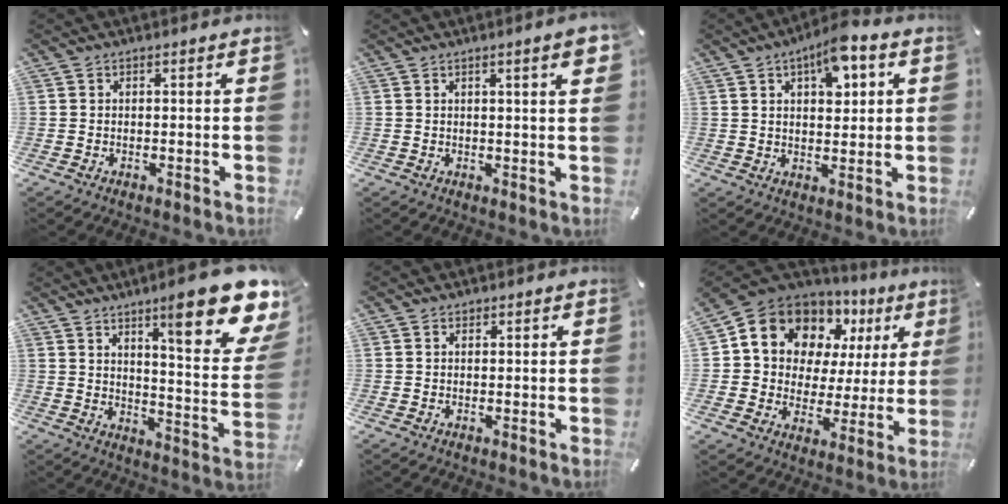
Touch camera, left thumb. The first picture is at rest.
{"total": 4.2, "force": [1.7, 0.6, 3.8], "torque": [-0.065, 0.000, 0.026]}
{"total": 8.7, "force": [4.2, 4.5, 6.1], "torque": [-0.078, -0.013, 0.068]}
{"total": 19.8, "force": [12.5, 4.6, 14.6], "torque": [-0.198, -0.097, 0.194]}
{"total": 0.8, "force": [0.4, 0.6, 0.2], "torque": [-0.003, 0.002, 0.008]}
{"total": 13.0, "force": [7.3, 10.1, 3.9], "torque": [-0.080, -0.050, 0.135]}